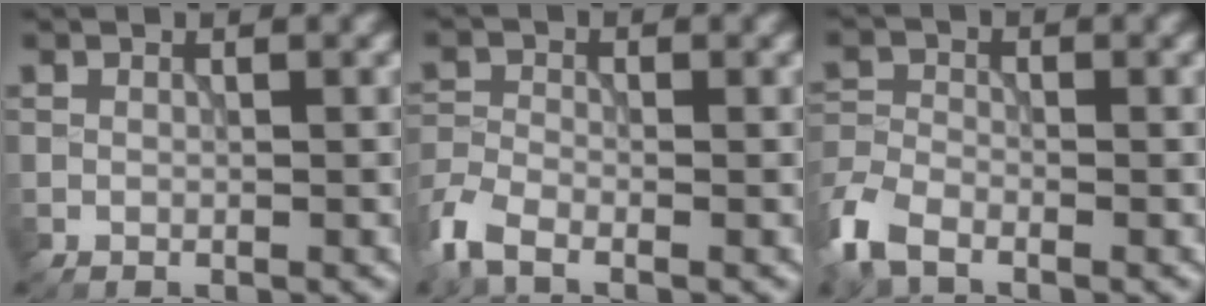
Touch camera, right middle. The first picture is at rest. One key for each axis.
{"total": 3.7, "fx": -2.6, "fy": 1.5, "fz": 2.1, "tx": -0.051, "ty": -0.009, "tz": -0.071}
{"total": 4.5, "fx": -3.1, "fy": 2.1, "fz": 2.3, "tx": -0.056, "ty": -0.006, "tz": -0.080}